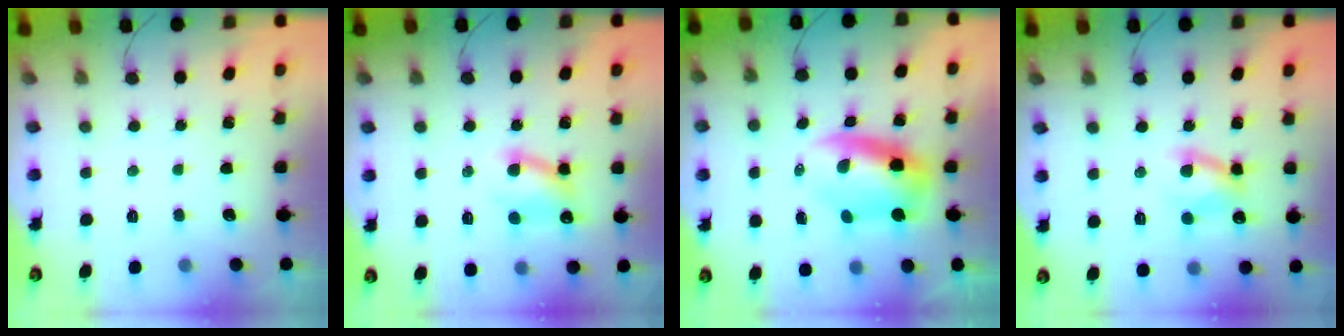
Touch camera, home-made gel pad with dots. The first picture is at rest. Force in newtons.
{"total": 8.3, "press": 8.2, "slide": 1.3}
{"total": 7.4, "press": 7.2, "slide": 1.9}
{"total": 7.3, "press": 7.3, "slide": 0.3}